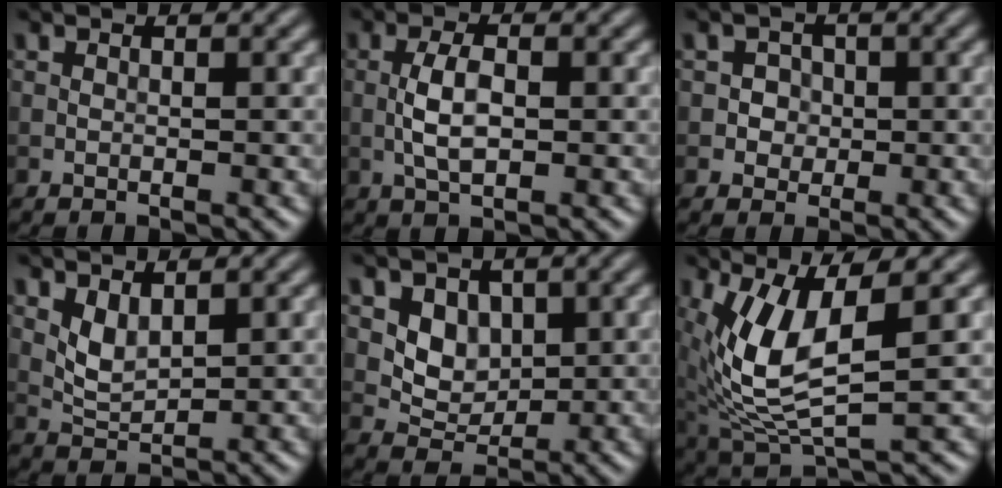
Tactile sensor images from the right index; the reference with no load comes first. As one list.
[{"total": 3.3, "force": [-0.4, 1.4, 3.0], "torque": [-0.060, 0.003, -0.009]}, {"total": 1.8, "force": [0.0, 1.8, 0.4], "torque": [0.013, 0.001, -0.003]}, {"total": 2.3, "force": [1.1, 1.1, 1.6], "torque": [-0.037, -0.005, 0.028]}, {"total": 3.4, "force": [0.9, 2.7, 1.8], "torque": [-0.033, -0.011, 0.019]}, {"total": 8.0, "force": [1.3, 3.1, 7.2], "torque": [-0.165, -0.009, 0.032]}]